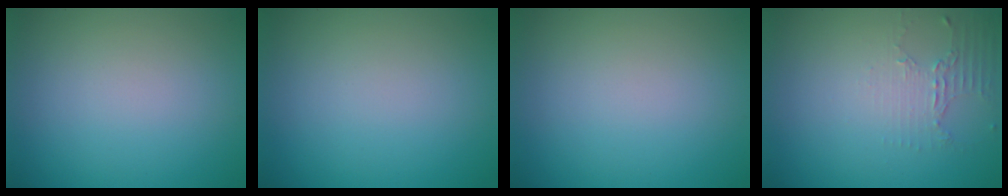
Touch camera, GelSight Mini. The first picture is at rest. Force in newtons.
{"total": 0.0}
{"total": 0.0}
{"total": 1.9, "press": 1.4, "slide": 1.3}